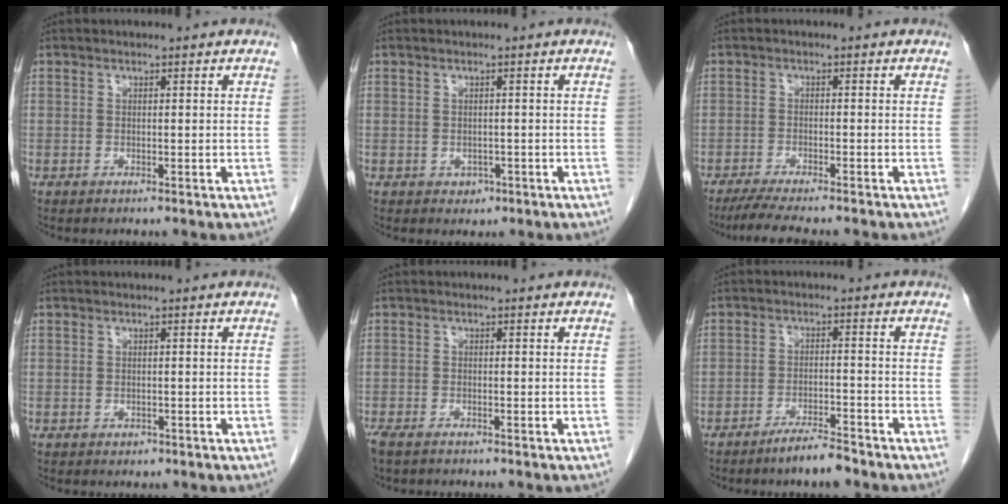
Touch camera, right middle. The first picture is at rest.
{"total": 1.4, "force": [-0.6, 1.2, 0.5], "torque": [-0.007, 0.004, -0.004]}
{"total": 7.2, "force": [-6.2, 0.3, 3.8], "torque": [-0.055, -0.018, -0.100]}
{"total": 0.6, "force": [-0.4, 0.5, 0.2], "torque": [-0.005, 0.001, -0.005]}
{"total": 3.1, "force": [-2.6, 0.9, 1.5], "torque": [-0.025, -0.008, -0.043]}
{"total": 4.8, "force": [-4.0, 0.5, 2.6], "torque": [-0.044, -0.004, -0.071]}